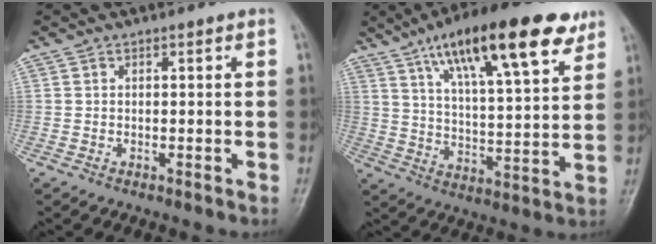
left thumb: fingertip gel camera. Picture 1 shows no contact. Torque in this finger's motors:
{"motor_torque": [0.33, 0.39, 1.72, -1.05, 0.24]}